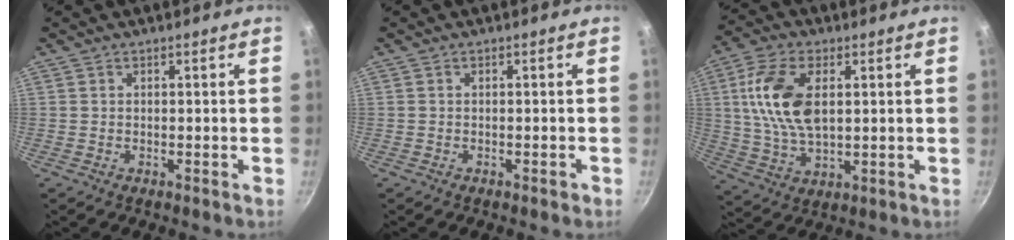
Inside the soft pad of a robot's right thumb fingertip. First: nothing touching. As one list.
[{"total": 0.5, "force": [-0.3, 0.2, 0.4], "torque": [-0.004, 0.005, -0.001]}, {"total": 13.8, "force": [2.8, 7.5, 11.2], "torque": [-0.211, -0.002, 0.052]}]